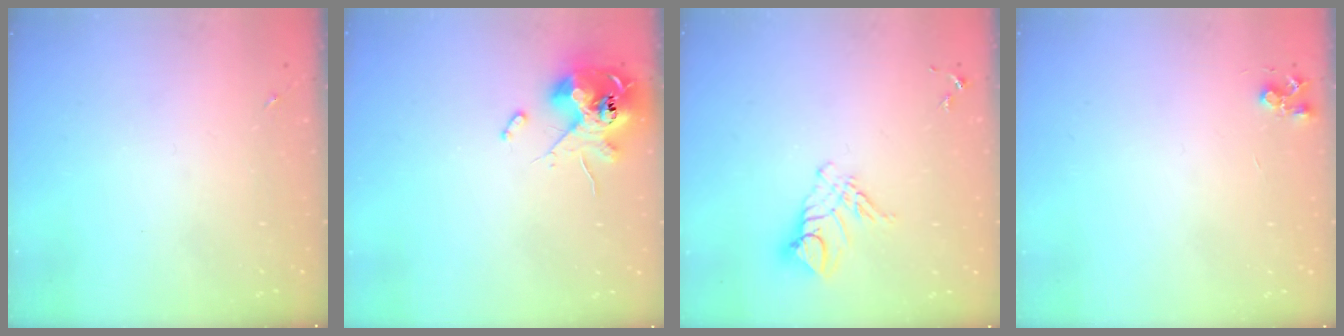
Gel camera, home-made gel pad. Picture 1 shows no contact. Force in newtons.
{"total": 12.0, "press": 11.8, "slide": 1.9}
{"total": 10.4, "press": 10.3, "slide": 0.7}
{"total": 4.6, "press": 4.5, "slide": 0.7}